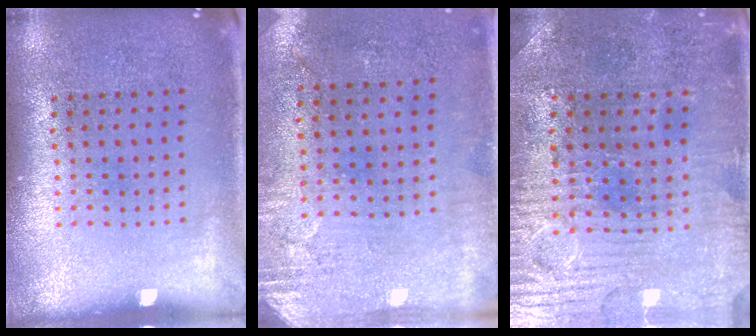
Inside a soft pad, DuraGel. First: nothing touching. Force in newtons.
{"total": 2.9, "press": 2.4, "slide": 1.6}
{"total": 2.2, "press": 2.2, "slide": 0.5}